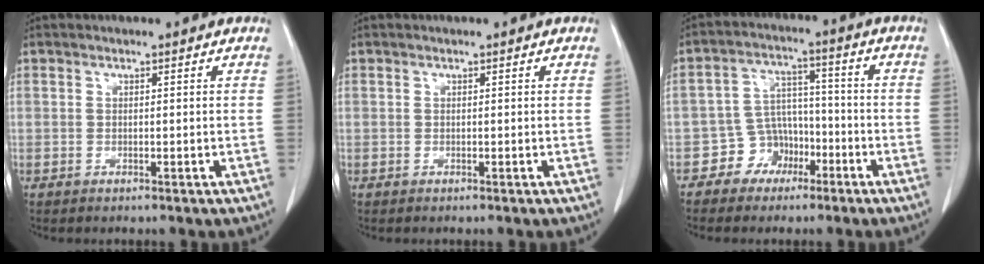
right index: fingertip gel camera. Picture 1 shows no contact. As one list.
[{"total": 0.0}, {"total": 6.4, "force": [-3.6, 5.1, 1.4], "torque": [-0.022, 0.023, -0.056]}]